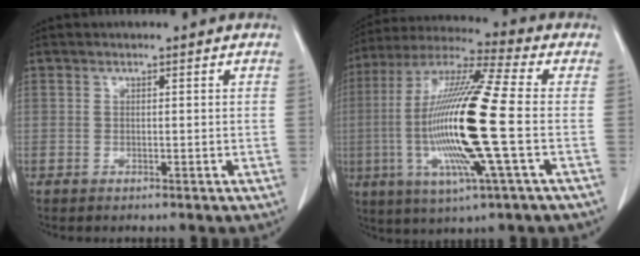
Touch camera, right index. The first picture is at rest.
{"total": 20.0, "force": [-2.8, 0.5, 19.8], "torque": [-0.410, -0.010, -0.061]}